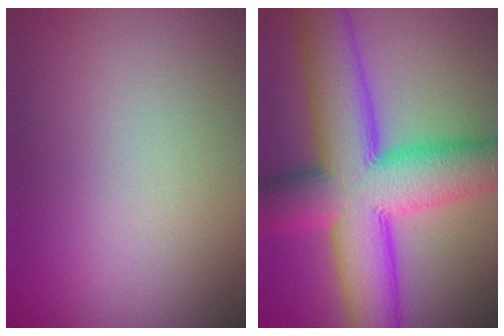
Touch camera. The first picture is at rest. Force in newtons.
{"total": 14.2, "press": 14.2, "slide": 0.2}